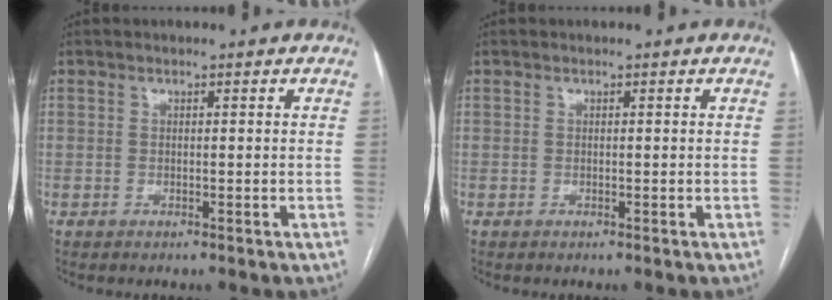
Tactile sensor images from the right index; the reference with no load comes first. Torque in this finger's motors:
{"motor_torque": [-0.01, 0.00, 0.00, 0.01]}